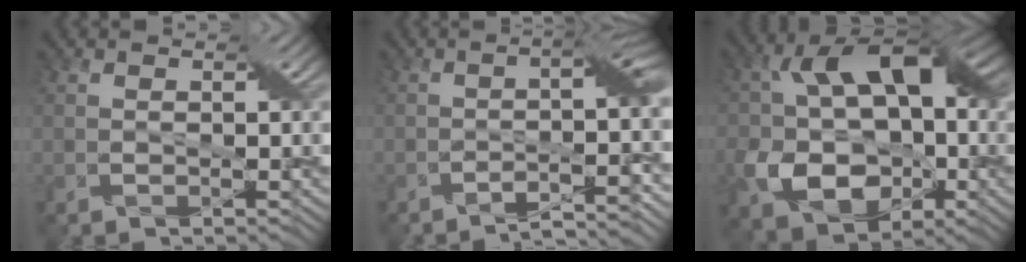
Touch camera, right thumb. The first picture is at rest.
{"total": 9.7, "force": [-4.3, 1.7, 8.5], "torque": [-0.105, 0.009, -0.071]}
{"total": 14.7, "force": [-1.6, 10.4, 10.3], "torque": [-0.181, -0.014, -0.031]}